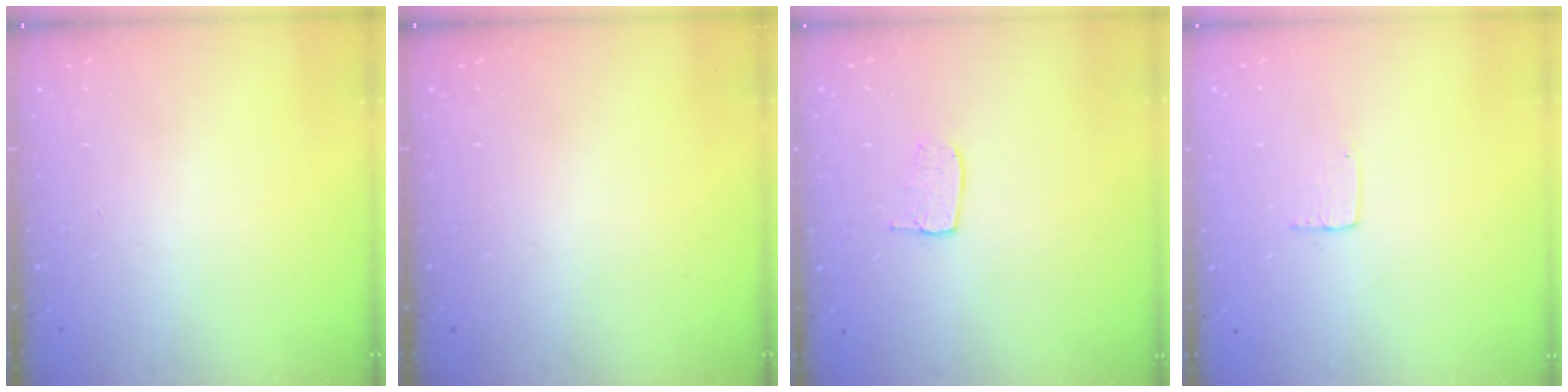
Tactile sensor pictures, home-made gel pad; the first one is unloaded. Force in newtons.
{"total": 0.0}
{"total": 5.5, "press": 5.5, "slide": 0.3}
{"total": 3.6, "press": 3.6, "slide": 0.2}